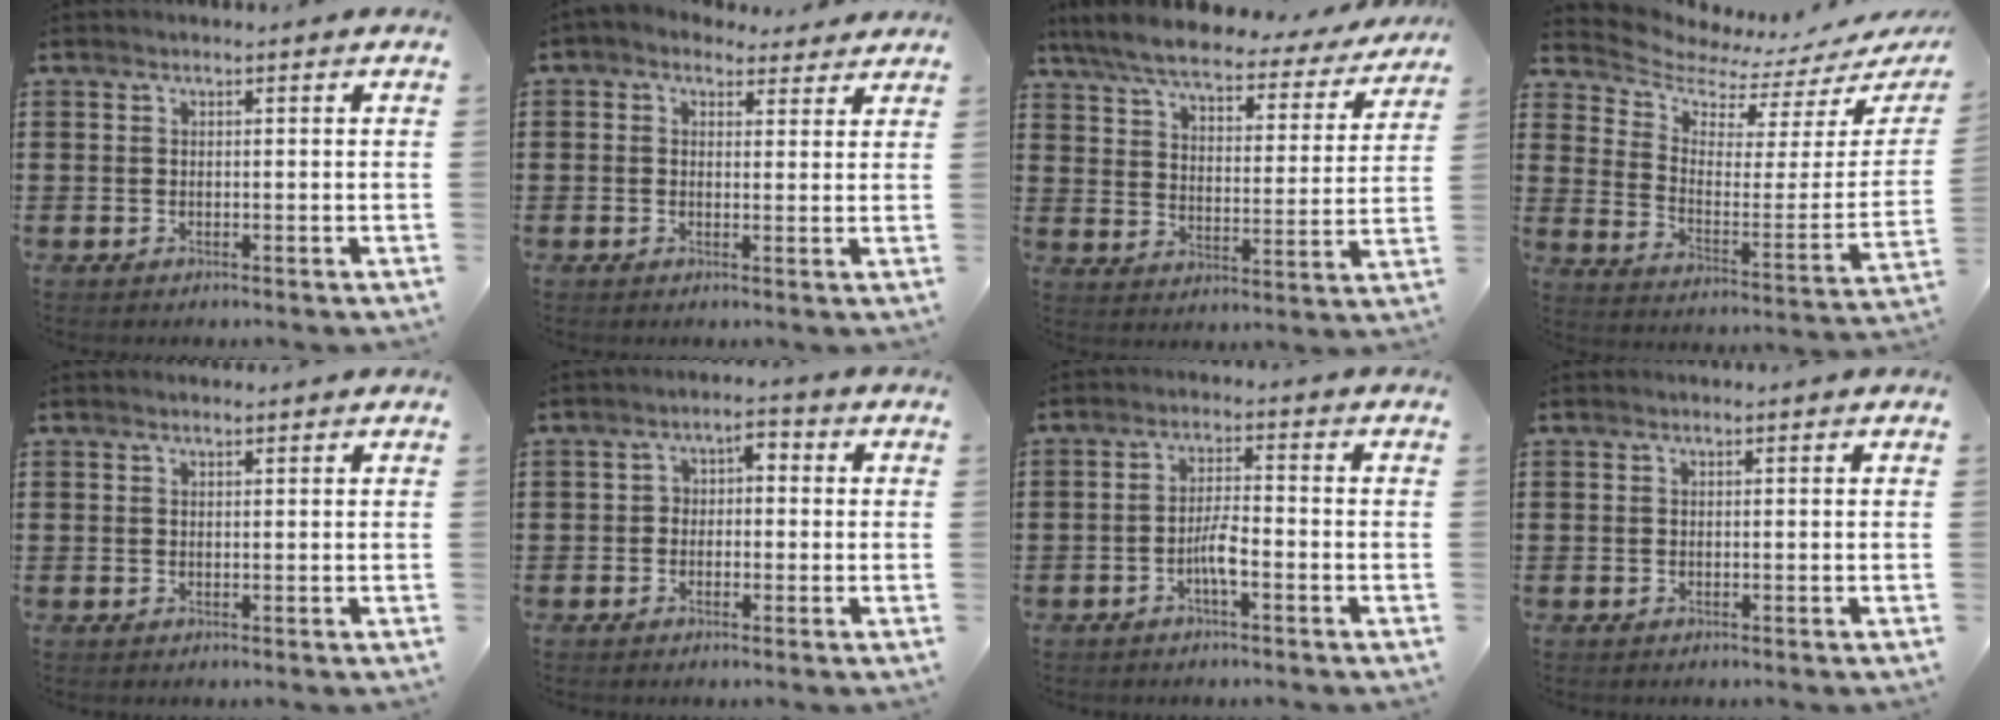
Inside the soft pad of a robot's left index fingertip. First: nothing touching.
{"total": 2.1, "force": [1.5, 1.3, 0.7], "torque": [-0.021, 0.001, 0.026]}
{"total": 6.8, "force": [6.0, 1.0, 3.0], "torque": [-0.086, -0.033, 0.102]}
{"total": 5.5, "force": [5.1, 1.7, 1.1], "torque": [-0.058, -0.048, 0.086]}
{"total": 0.6, "force": [0.5, 0.1, 0.3], "torque": [-0.007, 0.000, 0.009]}
{"total": 2.7, "force": [-1.2, 2.0, 1.5], "torque": [-0.035, 0.012, -0.030]}
{"total": 4.0, "force": [-1.7, 0.8, 3.5], "torque": [-0.075, 0.001, -0.035]}
{"total": 0.0}